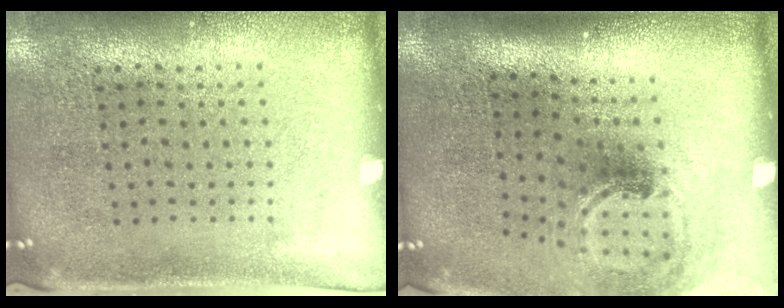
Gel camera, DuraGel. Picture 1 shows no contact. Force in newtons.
{"total": 1.6, "press": 1.2, "slide": 1.1}